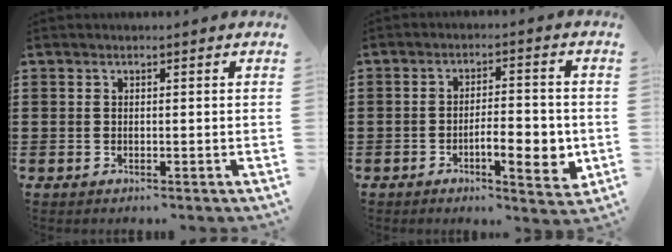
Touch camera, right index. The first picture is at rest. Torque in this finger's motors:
{"motor_torque": [0.28, -0.19, 0.42, 0.11]}